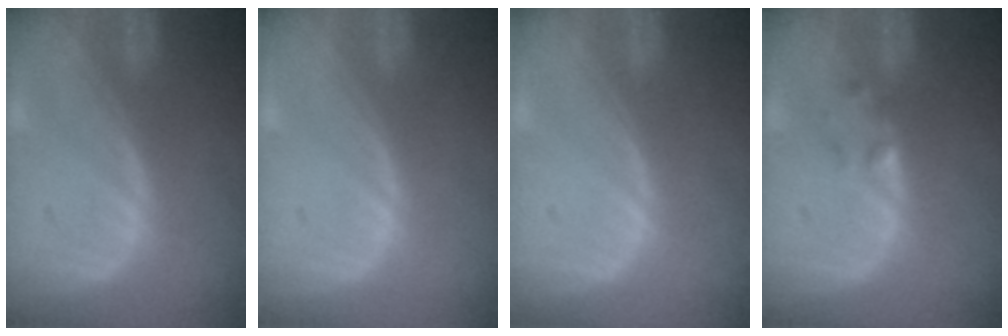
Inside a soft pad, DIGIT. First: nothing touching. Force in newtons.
{"total": 0.0}
{"total": 0.0}
{"total": 1.4, "press": 1.2, "slide": 0.7}